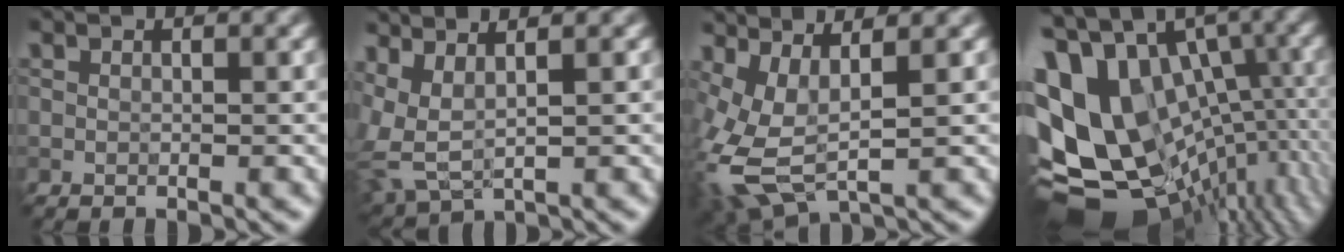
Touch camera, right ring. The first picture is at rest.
{"total": 3.8, "force": [1.5, 1.6, 3.1], "torque": [-0.081, 0.007, 0.050]}
{"total": 6.1, "force": [-1.3, 2.6, 5.3], "torque": [-0.142, -0.004, -0.002]}
{"total": 18.0, "force": [-2.8, 13.1, 12.0], "torque": [-0.197, 0.000, 0.009]}